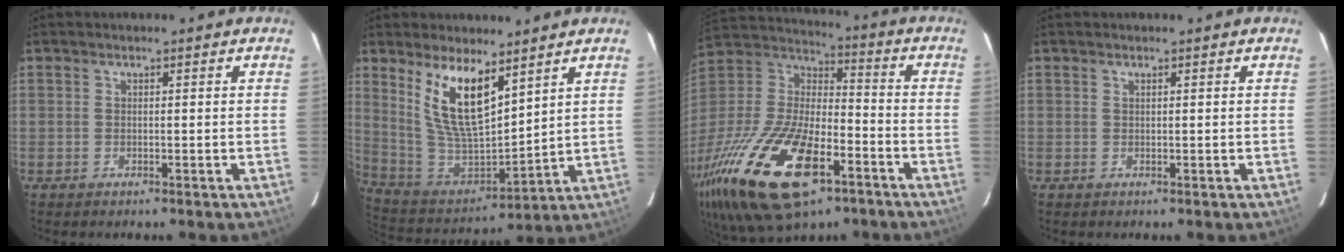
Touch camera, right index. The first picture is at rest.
{"total": 14.6, "force": [8.1, 5.3, 11.0], "torque": [-0.210, -0.006, 0.175]}
{"total": 33.0, "force": [-17.1, 14.9, 23.9], "torque": [-0.512, -0.048, -0.289]}
{"total": 0.0}